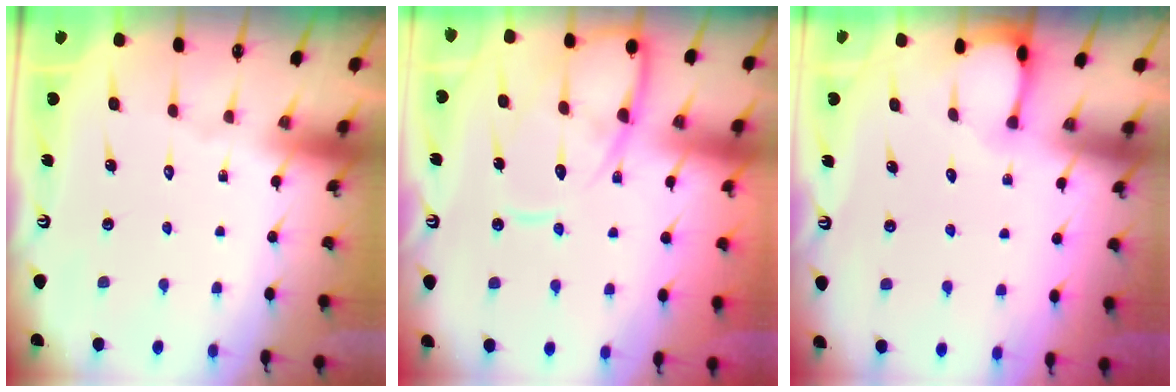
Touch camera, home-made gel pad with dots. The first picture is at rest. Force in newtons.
{"total": 11.5, "press": 11.4, "slide": 1.2}
{"total": 2.7, "press": 2.7, "slide": 0.4}